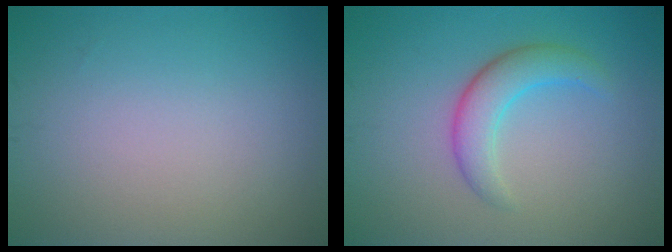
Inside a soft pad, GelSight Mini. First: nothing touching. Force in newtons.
{"total": 3.4, "press": 3.4, "slide": 0.3}